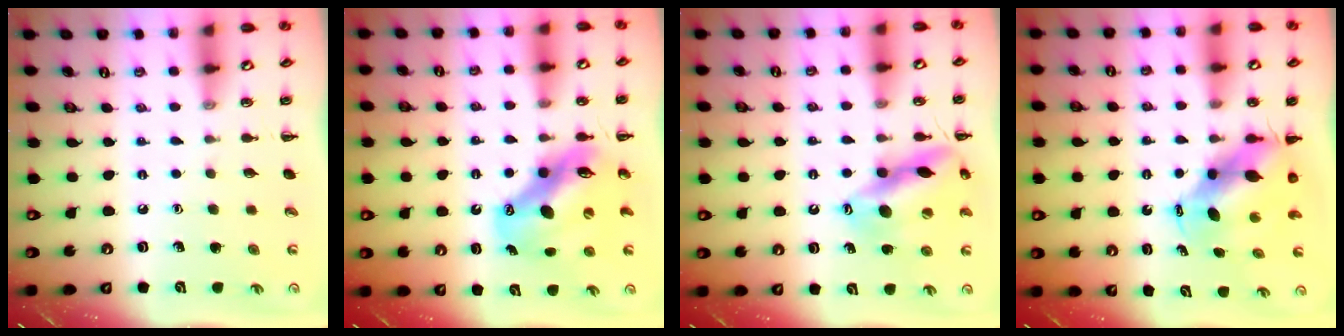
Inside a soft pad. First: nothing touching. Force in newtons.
{"total": 13.5, "press": 13.1, "slide": 3.5}
{"total": 14.7, "press": 14.6, "slide": 2.3}
{"total": 6.8, "press": 6.6, "slide": 1.8}